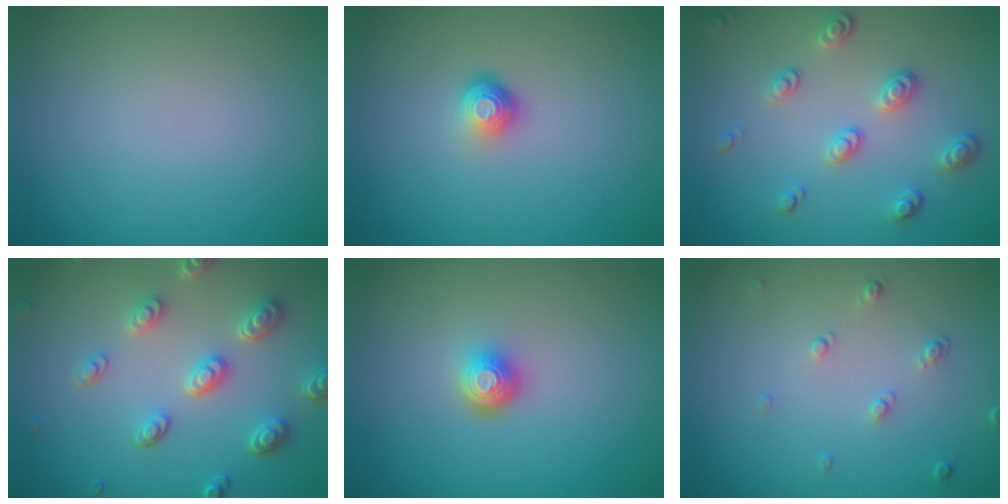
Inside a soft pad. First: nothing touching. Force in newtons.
{"total": 1.8, "press": 1.2, "slide": 1.4}
{"total": 3.2, "press": 2.6, "slide": 1.8}
{"total": 4.5, "press": 3.6, "slide": 2.7}
{"total": 2.0, "press": 1.5, "slide": 1.4}
{"total": 1.1, "press": 0.8, "slide": 0.8}